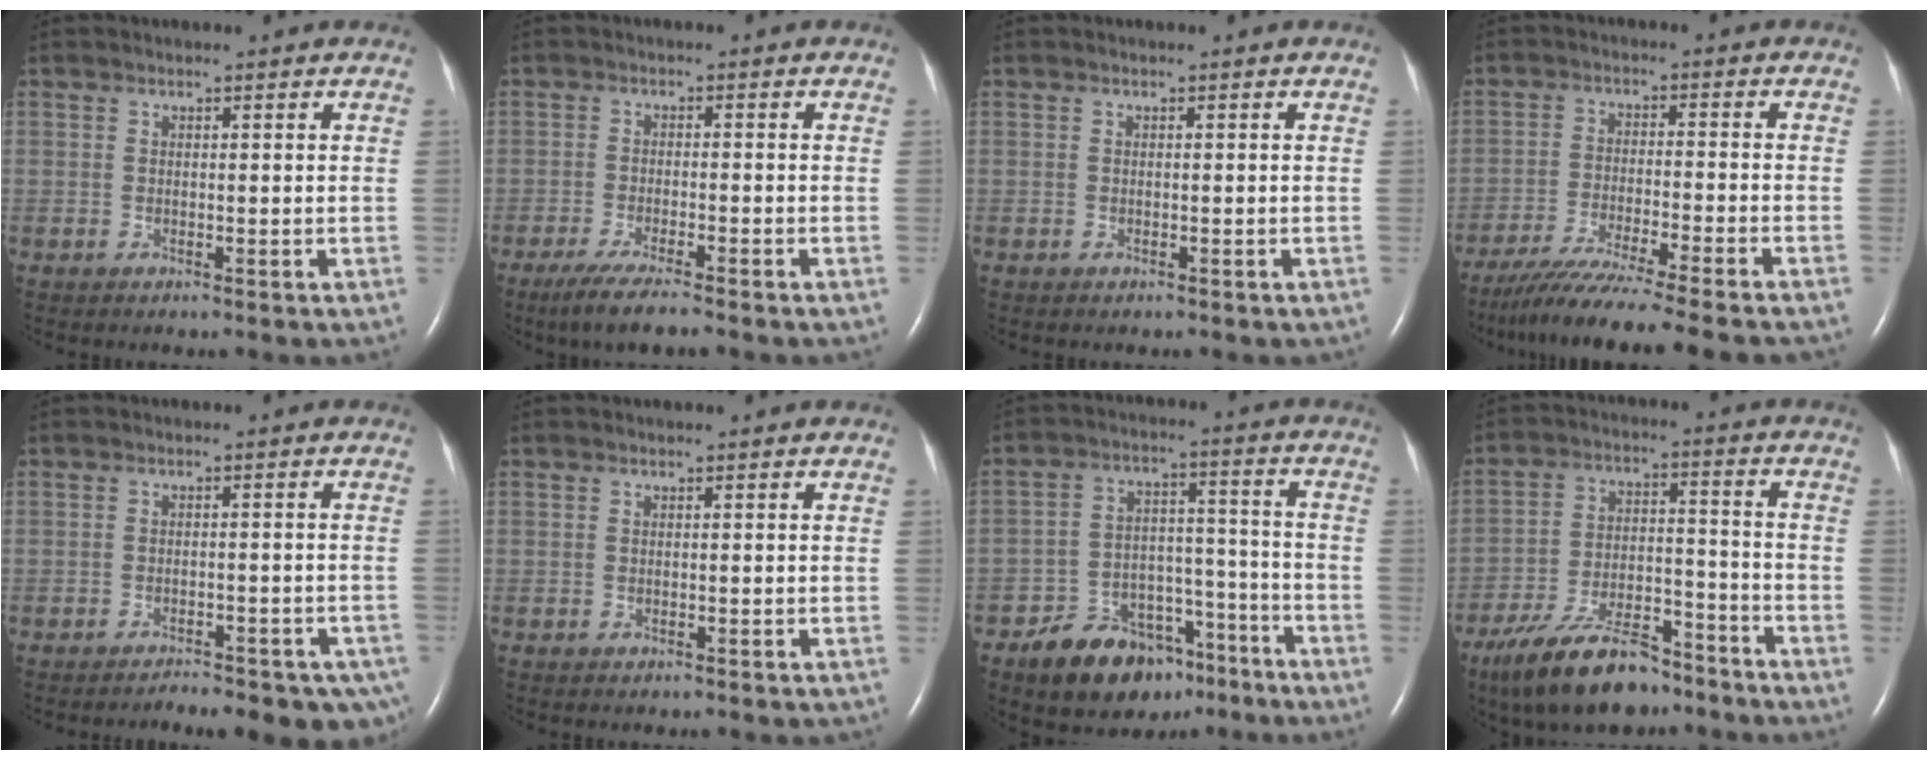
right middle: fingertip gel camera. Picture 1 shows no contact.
{"total": 6.5, "force": [-5.0, 0.2, 4.1], "torque": [-0.071, -0.019, -0.085]}
{"total": 0.7, "force": [-0.5, 0.3, 0.3], "torque": [-0.014, 0.000, -0.002]}
{"total": 15.8, "force": [-13.6, -1.3, 7.9], "torque": [-0.120, -0.047, -0.218]}
{"total": 11.0, "force": [-8.7, 3.8, 5.5], "torque": [-0.053, 0.004, -0.098]}
{"total": 1.0, "force": [-0.8, 0.4, 0.5], "torque": [-0.014, 0.000, -0.005]}
{"total": 13.2, "force": [-9.5, 7.1, 5.8], "torque": [-0.077, 0.034, -0.146]}
{"total": 14.7, "force": [-11.5, 4.6, 7.9], "torque": [-0.146, 0.001, -0.198]}